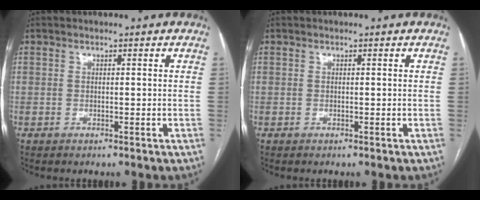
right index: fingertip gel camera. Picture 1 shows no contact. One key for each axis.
{"total": 0.0}